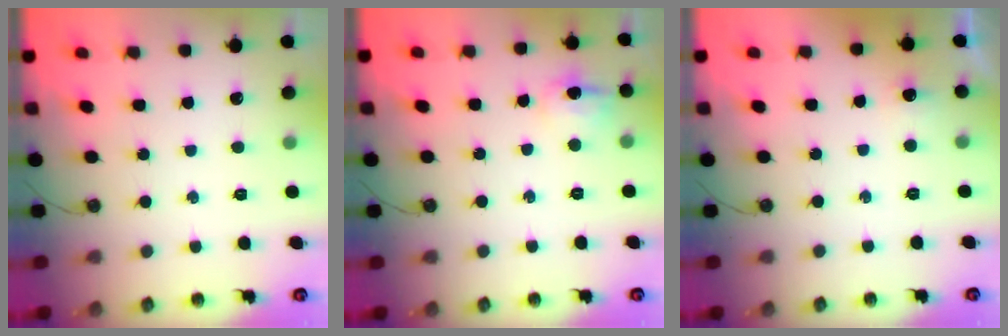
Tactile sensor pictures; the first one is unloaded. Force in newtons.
{"total": 9.6, "press": 9.6, "slide": 0.9}
{"total": 3.0, "press": 2.8, "slide": 1.0}